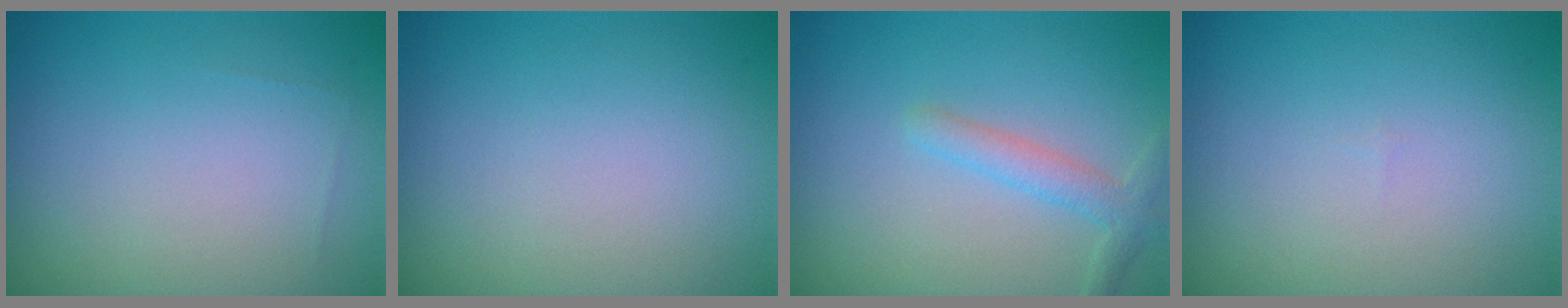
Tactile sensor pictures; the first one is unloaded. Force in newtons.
{"total": 0.0}
{"total": 2.2, "press": 2.2, "slide": 0.1}
{"total": 0.0}